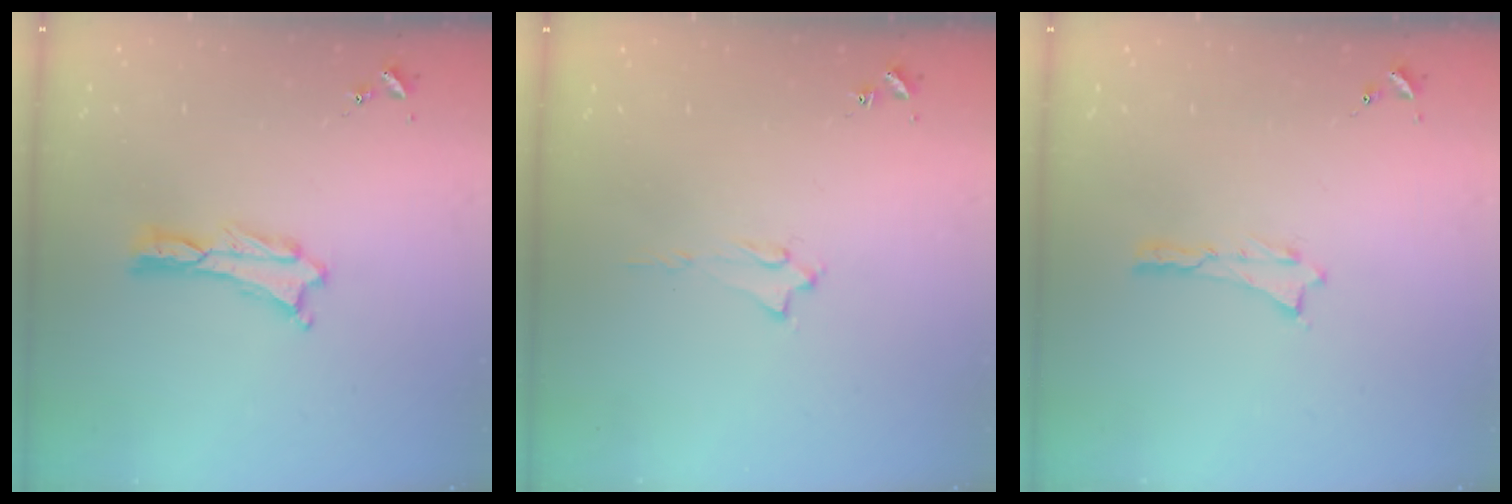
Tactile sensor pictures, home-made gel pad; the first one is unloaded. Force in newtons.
{"total": 1.7, "press": 1.6, "slide": 0.2}
{"total": 0.0}